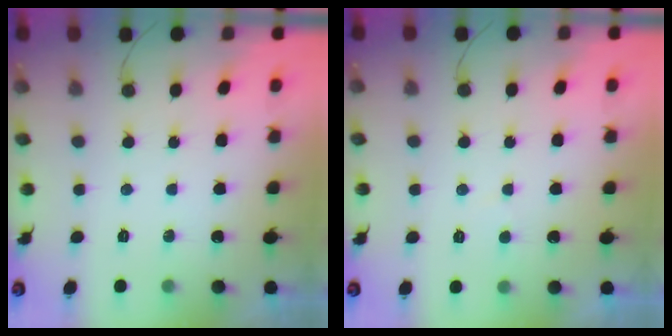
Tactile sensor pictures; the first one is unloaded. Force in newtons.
{"total": 2.4, "press": 2.4, "slide": 0.4}